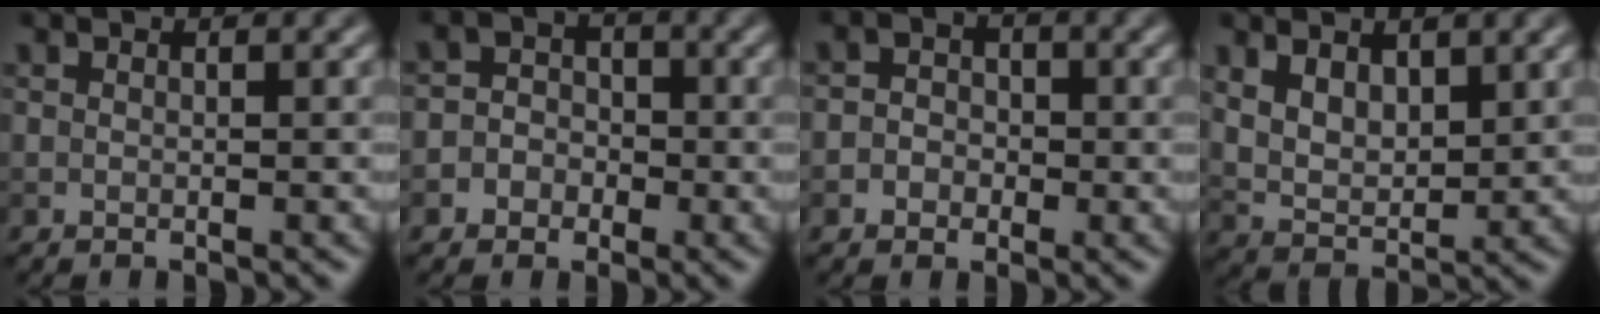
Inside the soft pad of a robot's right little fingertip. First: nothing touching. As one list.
[{"total": 3.8, "force": [-1.2, 3.5, 0.9], "torque": [0.020, 0.015, -0.036]}, {"total": 2.4, "force": [-0.6, 2.1, 1.0], "torque": [0.008, 0.006, -0.026]}, {"total": 4.0, "force": [1.9, 2.2, 2.7], "torque": [-0.057, -0.008, 0.044]}]